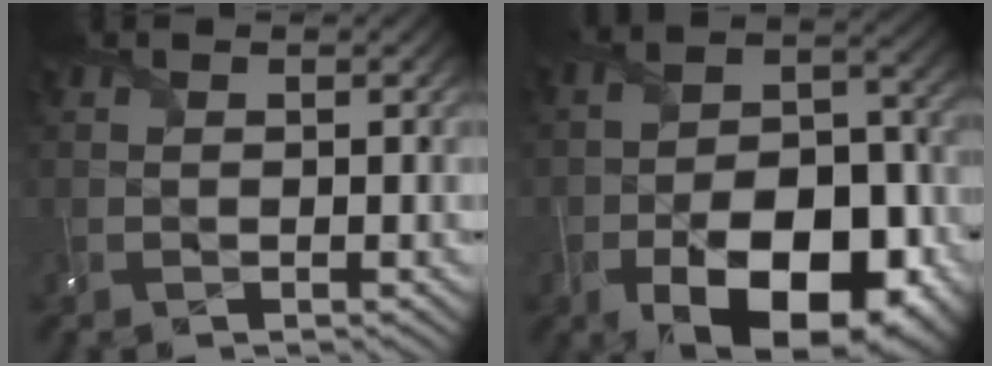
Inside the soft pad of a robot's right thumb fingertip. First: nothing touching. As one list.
[{"total": 16.1, "force": [-7.7, 8.9, 10.9], "torque": [-0.154, -0.029, -0.123]}]